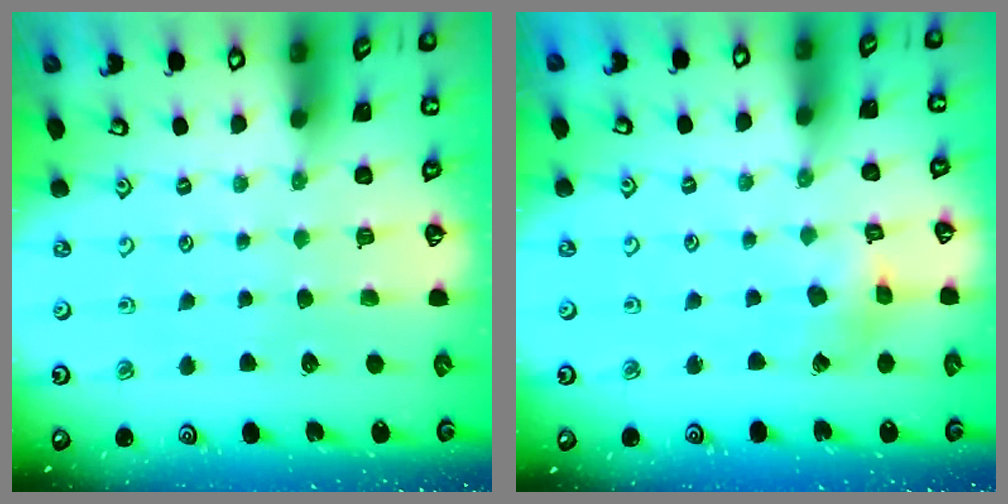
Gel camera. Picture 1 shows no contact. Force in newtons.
{"total": 2.8, "press": 2.8, "slide": 0.5}